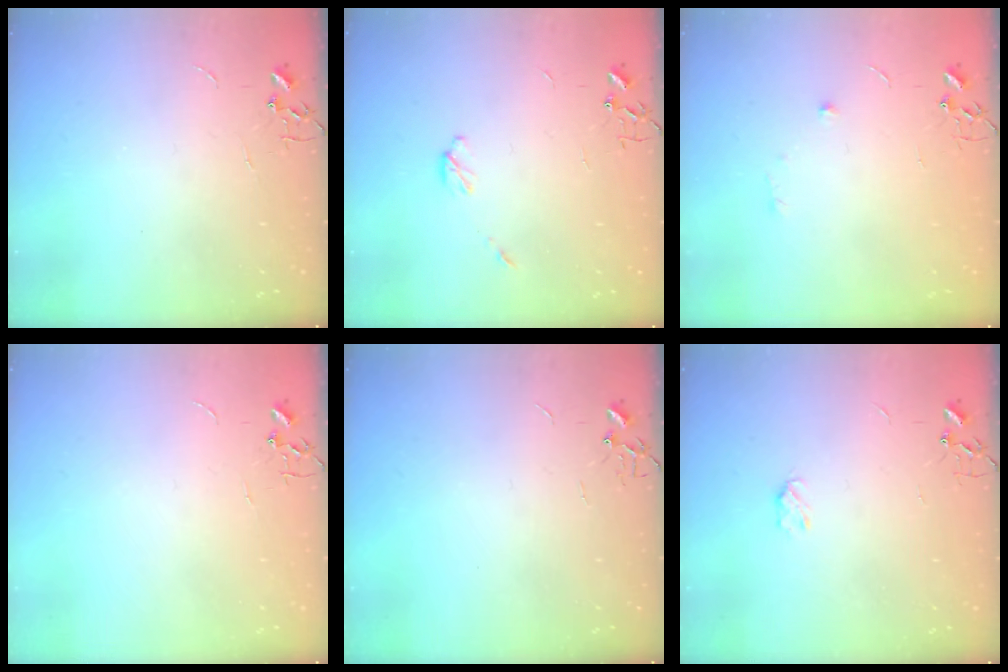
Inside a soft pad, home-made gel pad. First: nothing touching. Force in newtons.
{"total": 4.0, "press": 4.0, "slide": 0.6}
{"total": 5.2, "press": 4.9, "slide": 1.9}
{"total": 0.0}
{"total": 0.0}
{"total": 3.5, "press": 3.5, "slide": 0.5}